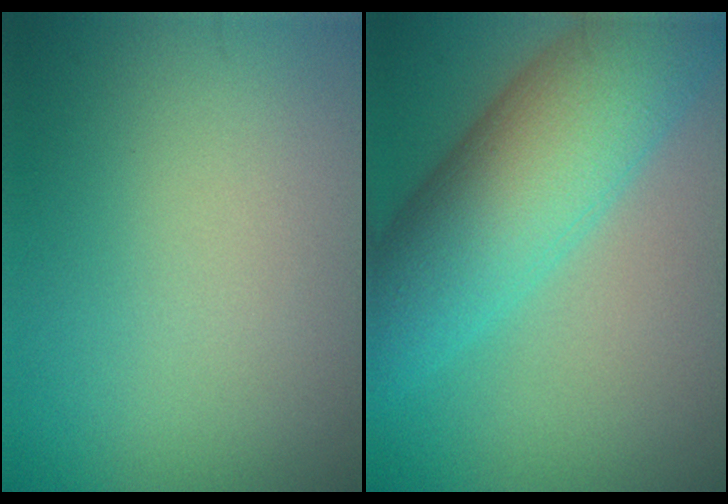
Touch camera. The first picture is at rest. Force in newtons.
{"total": 9.6, "press": 9.6, "slide": 0.3}